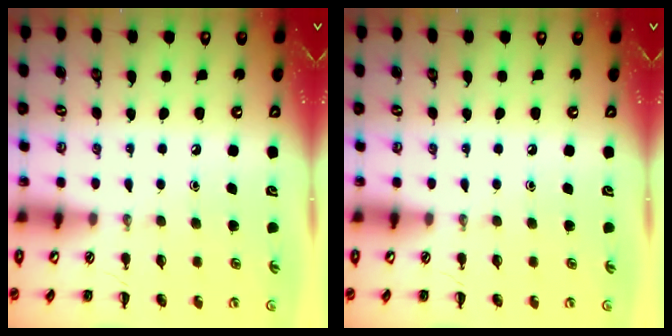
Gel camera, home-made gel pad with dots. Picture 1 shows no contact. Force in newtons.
{"total": 0.0}